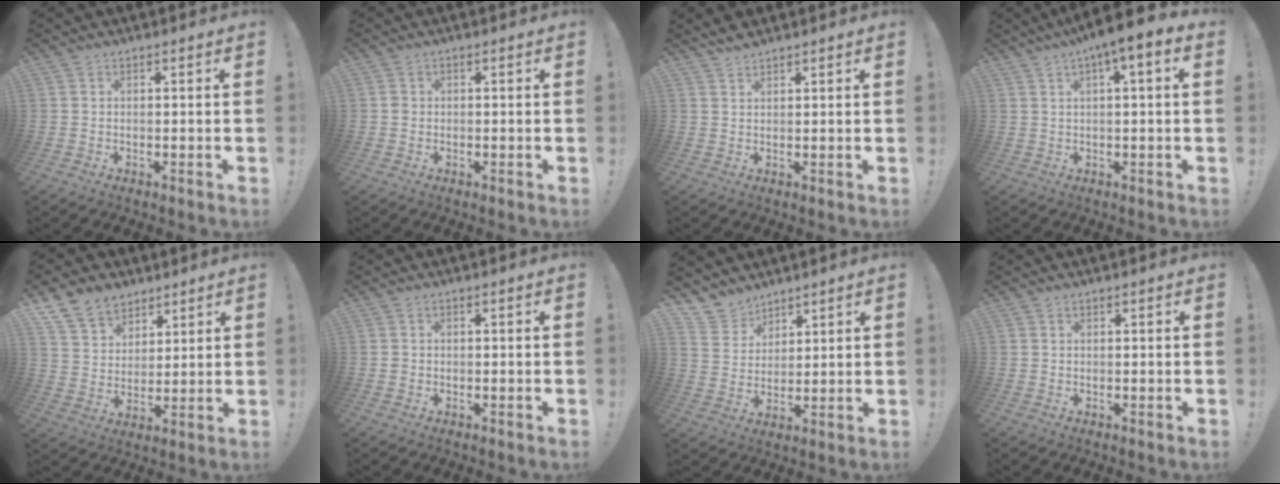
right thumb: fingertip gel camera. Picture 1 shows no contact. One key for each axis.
{"total": 0.8, "fx": -0.2, "fy": 0.8, "fz": 0.1, "tx": -0.002, "ty": 0.004, "tz": -0.004}
{"total": 2.7, "fx": 2.6, "fy": 0.8, "fz": 0.5, "tx": -0.007, "ty": -0.012, "tz": 0.048}
{"total": 6.6, "fx": 2.3, "fy": 0.9, "fz": 6.2, "tx": -0.092, "ty": -0.016, "tz": 0.034}
{"total": 11.2, "fx": 8.0, "fy": 7.5, "fz": 2.3, "tx": -0.051, "ty": -0.053, "tz": 0.161}
{"total": 0.9, "fx": 0.0, "fy": 0.9, "fz": 0.0, "tx": 0.000, "ty": 0.005, "tz": -0.001}
{"total": 8.0, "fx": 6.6, "fy": 4.6, "fz": 0.5, "tx": -0.025, "ty": -0.051, "tz": 0.133}
{"total": 0.6, "fx": 0.5, "fy": 0.4, "fz": 0.0, "tx": 0.006, "ty": -0.003, "tz": 0.008}